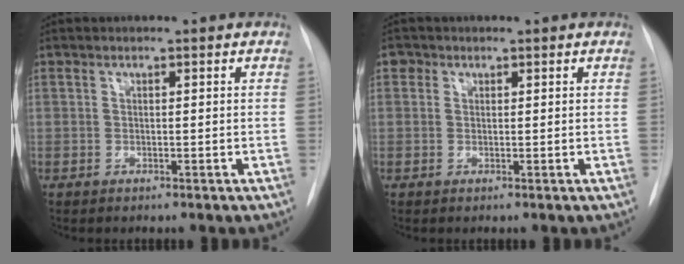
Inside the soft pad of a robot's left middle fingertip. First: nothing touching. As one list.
[{"total": 1.2, "force": [0.5, 1.1, 0.2], "torque": [0.006, 0.005, 0.003]}]